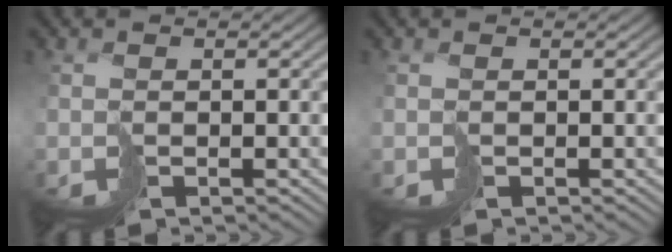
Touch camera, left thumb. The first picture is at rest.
{"total": 0.0}